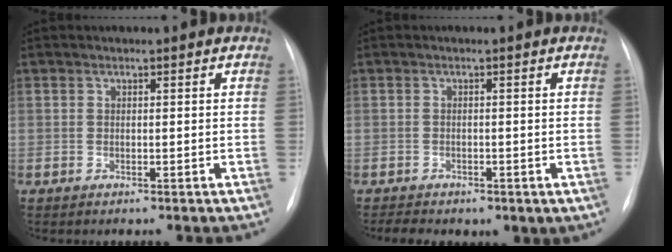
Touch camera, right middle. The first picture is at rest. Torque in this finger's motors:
{"motor_torque": [0.76, -0.83, 0.55, 0.09]}